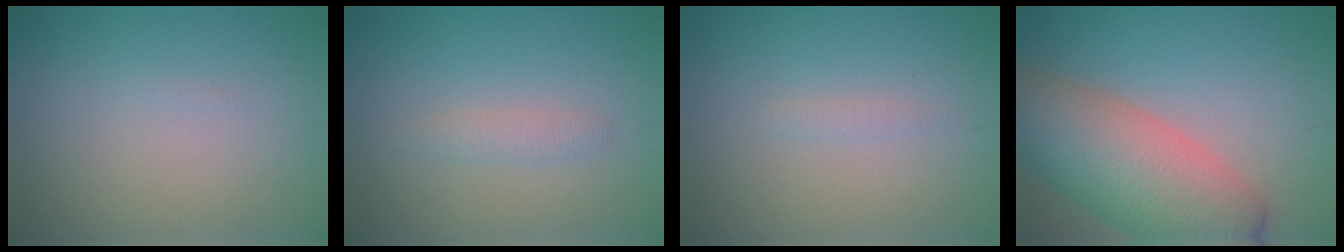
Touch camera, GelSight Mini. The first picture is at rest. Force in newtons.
{"total": 1.3, "press": 1.3, "slide": 0.1}
{"total": 0.6, "press": 0.6, "slide": 0.1}
{"total": 10.3, "press": 10.2, "slide": 0.9}